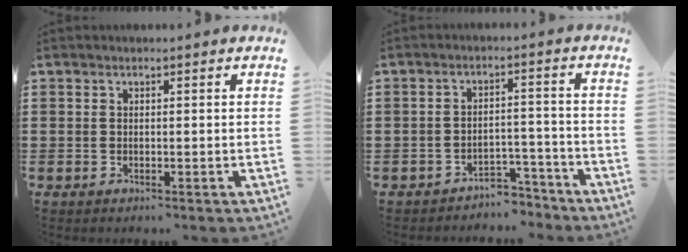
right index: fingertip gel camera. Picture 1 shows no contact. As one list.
[{"total": 4.0, "force": [-3.8, 1.0, 0.6], "torque": [-0.013, 0.009, -0.078]}]